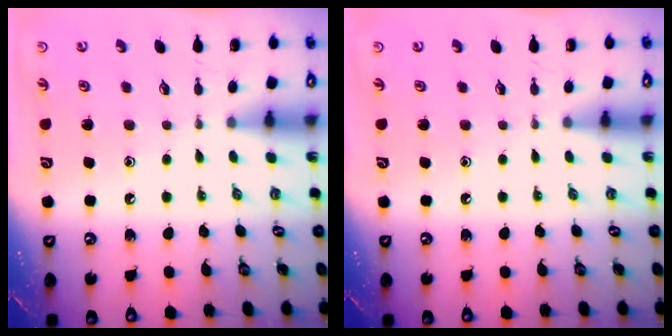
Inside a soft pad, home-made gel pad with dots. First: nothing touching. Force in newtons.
{"total": 0.0}